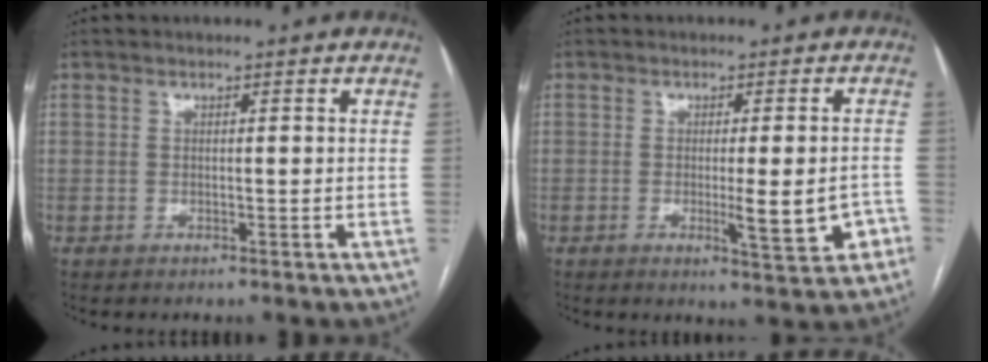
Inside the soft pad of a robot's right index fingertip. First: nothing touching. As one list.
[{"total": 7.1, "force": [-2.4, 1.3, 6.6], "torque": [-0.081, -0.006, -0.026]}]